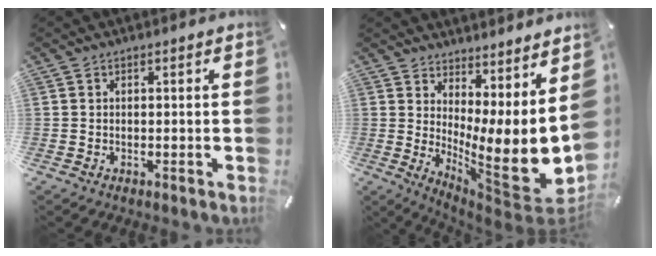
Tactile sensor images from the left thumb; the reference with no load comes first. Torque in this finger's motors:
{"motor_torque": [2.43, 2.52, 1.23, -0.36, 0.25]}